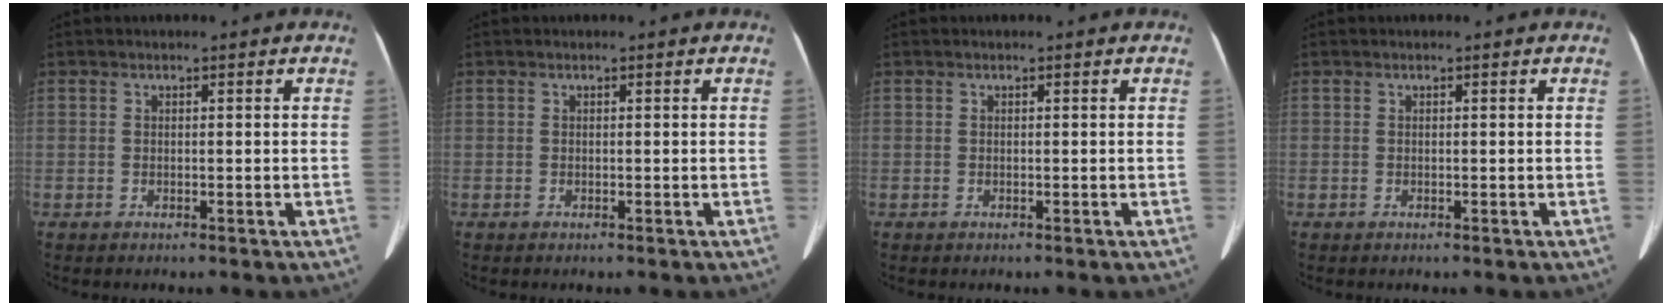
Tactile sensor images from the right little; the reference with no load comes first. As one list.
[{"total": 0.0}, {"total": 0.0}, {"total": 0.0}]